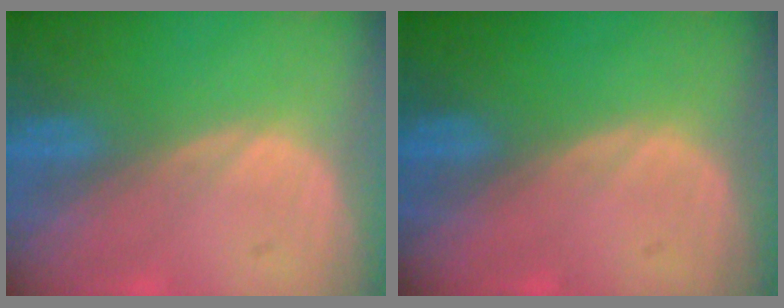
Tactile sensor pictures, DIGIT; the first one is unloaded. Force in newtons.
{"total": 0.0}